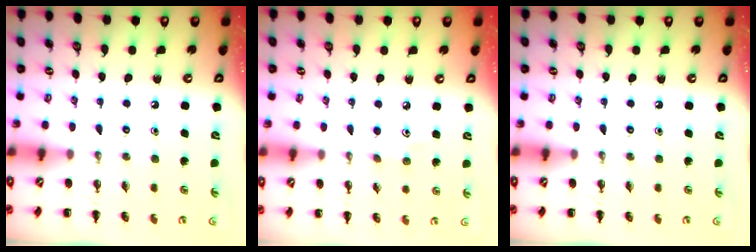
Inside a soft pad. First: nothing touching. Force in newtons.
{"total": 2.8, "press": 2.7, "slide": 0.8}
{"total": 0.0}